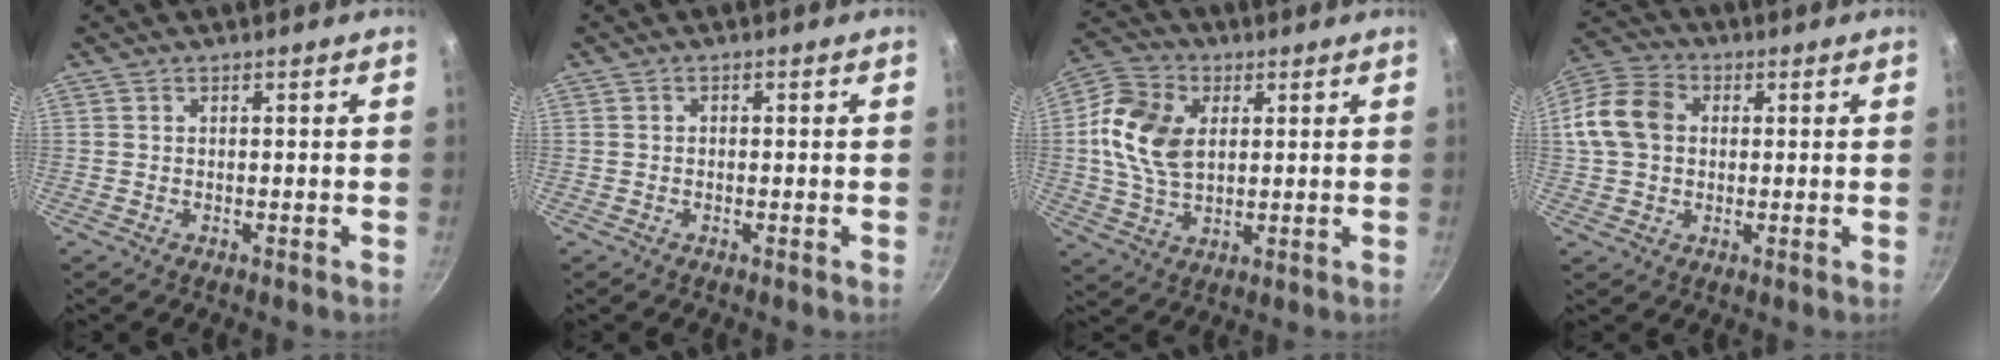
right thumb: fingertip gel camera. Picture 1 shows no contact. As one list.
[{"total": 0.6, "force": [-0.2, 0.5, 0.2], "torque": [-0.003, 0.003, -0.003]}, {"total": 13.3, "force": [2.2, 9.0, 9.5], "torque": [-0.161, 0.001, 0.032]}, {"total": 11.1, "force": [1.1, 8.7, 6.8], "torque": [-0.113, 0.019, 0.004]}]